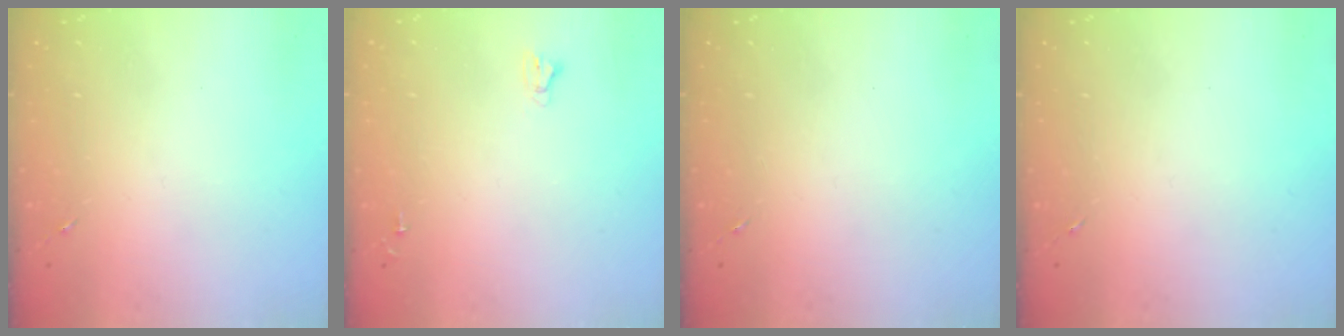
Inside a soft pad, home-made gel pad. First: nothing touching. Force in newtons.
{"total": 2.0, "press": 2.0, "slide": 0.2}
{"total": 0.0}
{"total": 0.0}